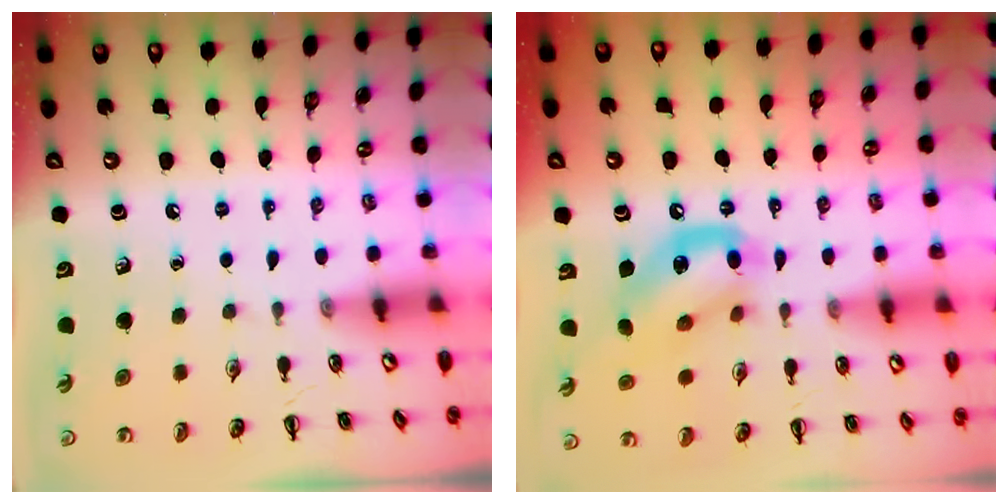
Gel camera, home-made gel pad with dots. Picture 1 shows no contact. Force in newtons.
{"total": 13.0, "press": 12.7, "slide": 2.5}